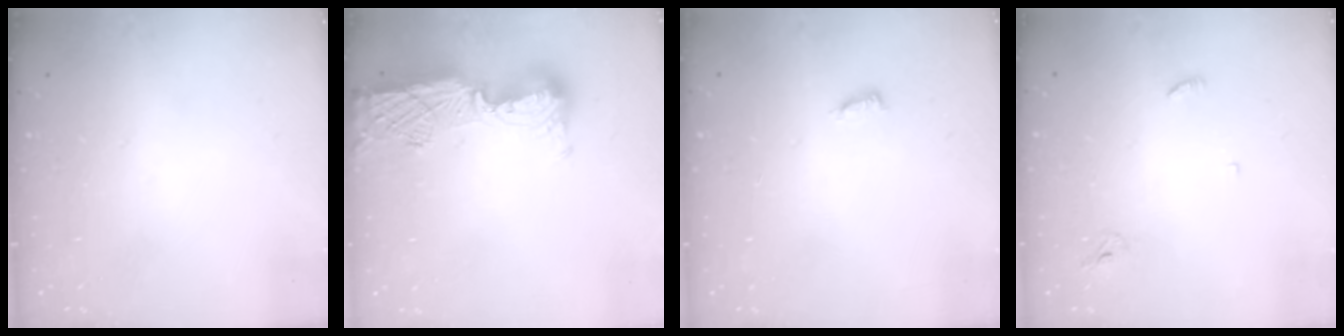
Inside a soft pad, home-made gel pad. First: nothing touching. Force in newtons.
{"total": 13.9, "press": 13.8, "slide": 1.2}
{"total": 3.4, "press": 3.4, "slide": 0.3}
{"total": 3.2, "press": 3.2, "slide": 0.2}